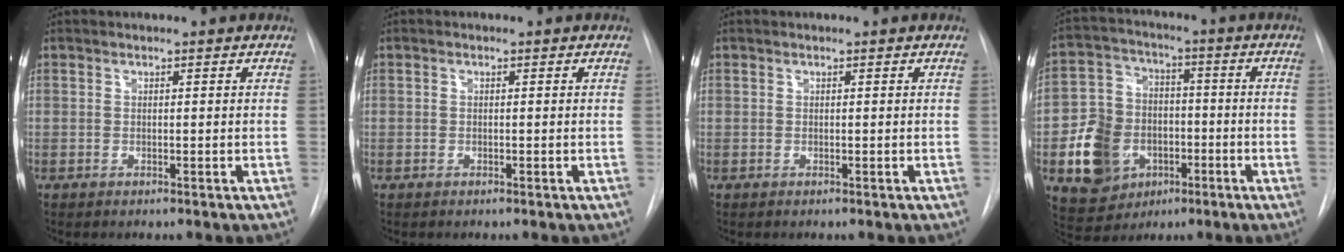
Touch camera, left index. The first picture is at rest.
{"total": 0.0}
{"total": 0.0}
{"total": 12.3, "force": [-4.0, 10.3, 5.4], "torque": [-0.121, 0.026, -0.057]}